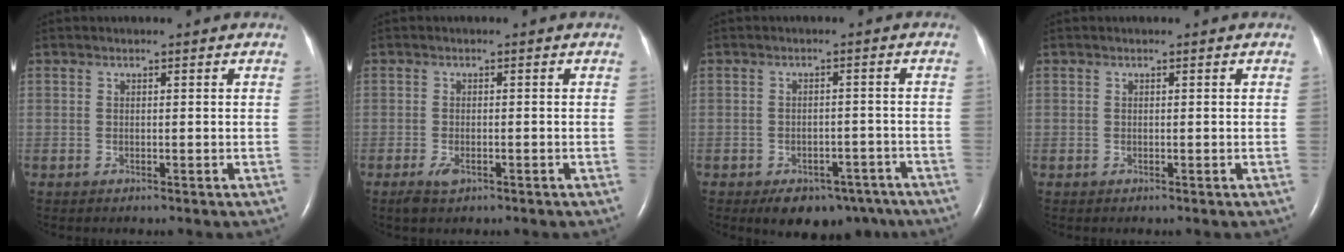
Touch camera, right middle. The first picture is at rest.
{"total": 2.0, "force": [-1.2, 0.8, 1.5], "torque": [-0.035, -0.002, -0.017]}
{"total": 8.9, "force": [-6.4, 5.1, 3.4], "torque": [-0.035, 0.014, -0.082]}
{"total": 0.0}